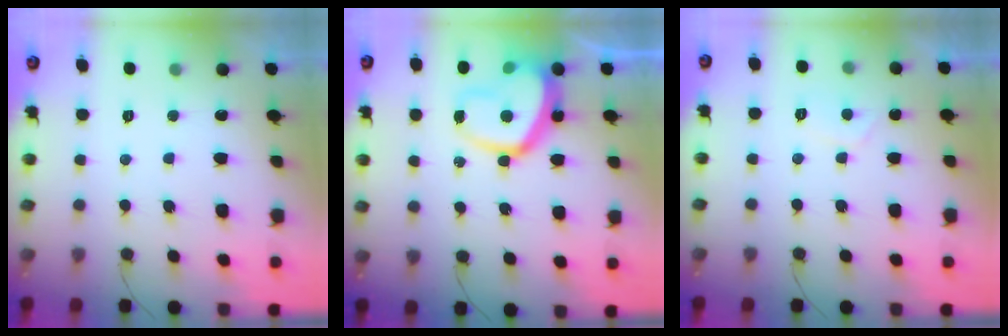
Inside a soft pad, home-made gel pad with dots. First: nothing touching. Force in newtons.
{"total": 14.8, "press": 14.8, "slide": 1.2}
{"total": 1.9, "press": 1.8, "slide": 0.7}